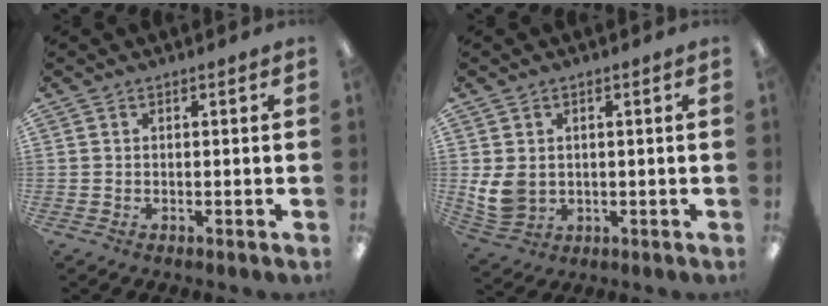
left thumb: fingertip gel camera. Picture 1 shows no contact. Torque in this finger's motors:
{"motor_torque": [-0.12, 0.42, 0.19, -0.28, 0.04]}